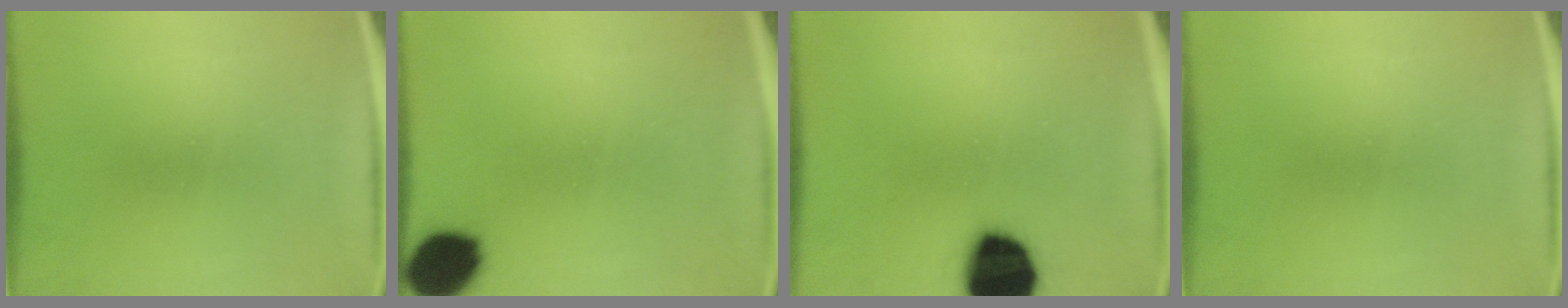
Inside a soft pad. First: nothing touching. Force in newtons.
{"total": 12.8}
{"total": 17.6}
{"total": 0.0}